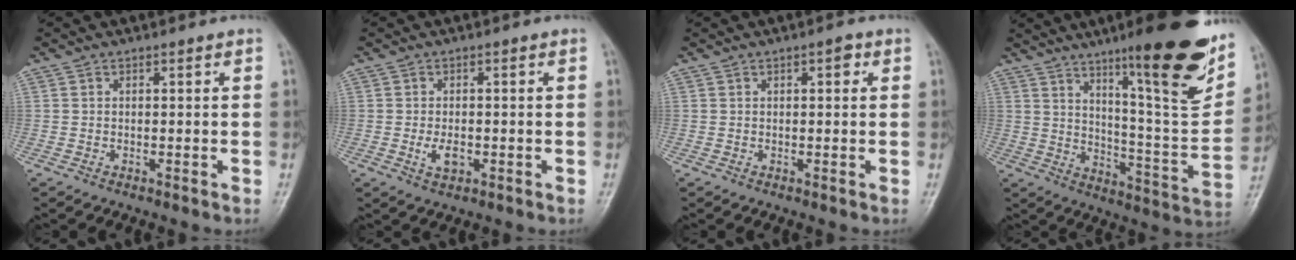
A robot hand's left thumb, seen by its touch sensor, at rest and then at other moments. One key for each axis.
{"total": 3.3, "fx": -0.9, "fy": 1.8, "fz": 2.6, "tx": -0.047, "ty": 0.000, "tz": -0.012}
{"total": 2.0, "fx": 0.8, "fy": 0.8, "fz": 1.6, "tx": -0.020, "ty": 0.002, "tz": 0.008}
{"total": 23.8, "fx": 14.0, "fy": 4.0, "fz": 18.8, "tx": -0.241, "ty": -0.065, "tz": 0.216}